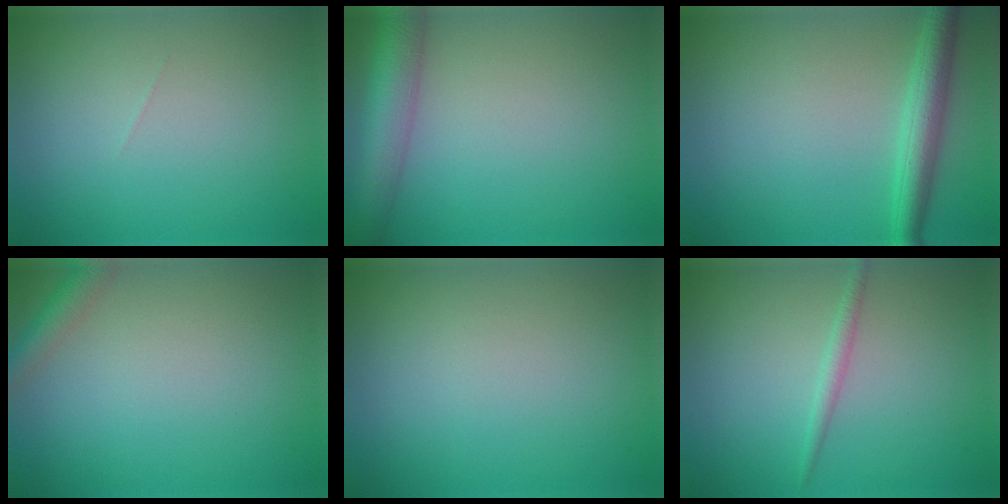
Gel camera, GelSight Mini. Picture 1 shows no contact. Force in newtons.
{"total": 5.7, "press": 5.7, "slide": 0.3}
{"total": 3.5, "press": 3.5, "slide": 0.1}
{"total": 2.4, "press": 2.4, "slide": 0.2}
{"total": 0.0}
{"total": 1.2, "press": 1.2, "slide": 0.1}